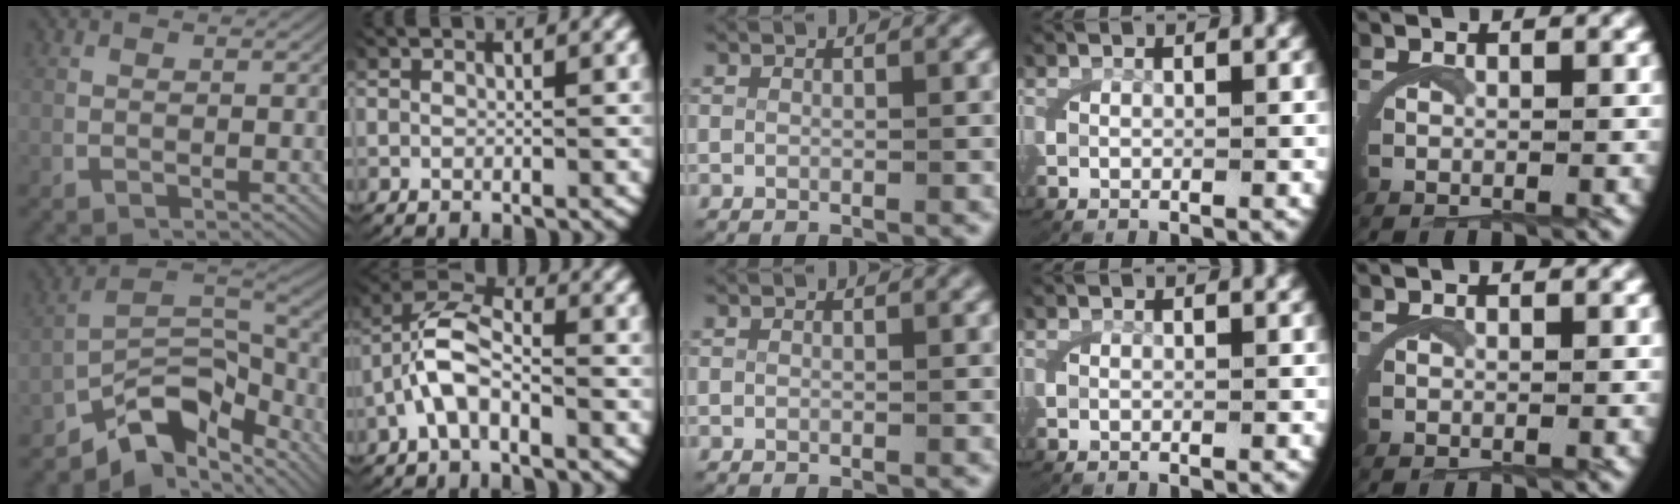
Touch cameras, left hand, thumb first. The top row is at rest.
{"thumb": {"total": 10.5, "force": [-4.4, 6.0, 7.4], "torque": [-0.129, -0.037, -0.057]}, "index": {"total": 5.2, "force": [-0.1, 3.7, 3.7], "torque": [-0.073, -0.001, -0.016]}}